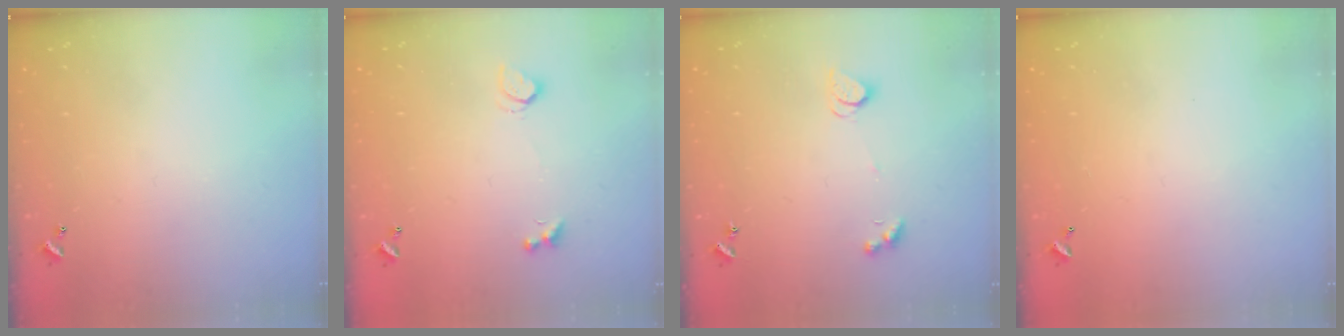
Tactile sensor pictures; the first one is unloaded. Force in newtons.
{"total": 1.8, "press": 1.8, "slide": 0.5}
{"total": 2.1, "press": 2.1, "slide": 0.4}
{"total": 2.8, "press": 2.8, "slide": 0.1}